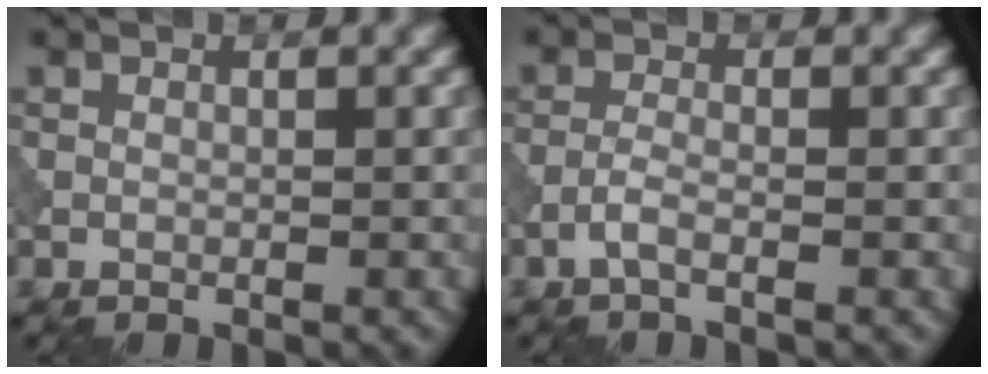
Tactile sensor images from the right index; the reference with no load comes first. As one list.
[{"total": 1.6, "force": [-0.9, 0.4, 1.3], "torque": [-0.029, 0.006, -0.022]}]